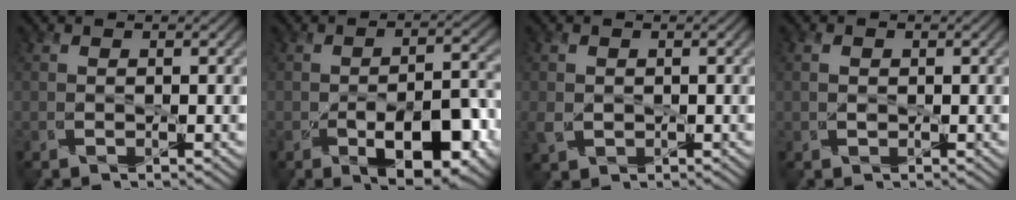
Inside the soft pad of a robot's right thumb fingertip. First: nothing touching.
{"total": 9.3, "force": [-4.4, 4.0, 7.2], "torque": [-0.100, -0.003, -0.062]}
{"total": 2.1, "force": [-0.2, 2.0, 0.5], "torque": [-0.019, -0.004, -0.007]}
{"total": 0.6, "force": [0.2, 0.6, -0.1], "torque": [0.005, 0.002, 0.003]}